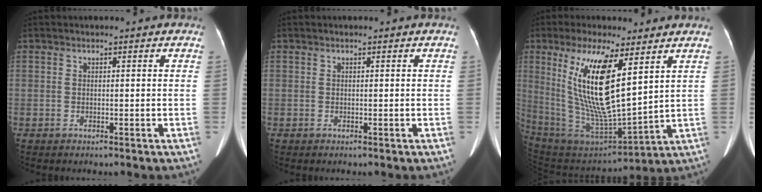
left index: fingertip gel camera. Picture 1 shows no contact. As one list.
[{"total": 0.0}, {"total": 16.9, "force": [6.3, 3.5, 15.3], "torque": [-0.315, -0.012, 0.125]}]